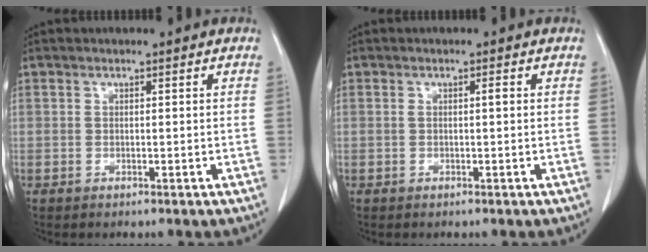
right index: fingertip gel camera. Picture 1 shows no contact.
{"total": 0.8, "force": [0.1, 0.1, 0.8], "torque": [-0.014, 0.002, 0.003]}